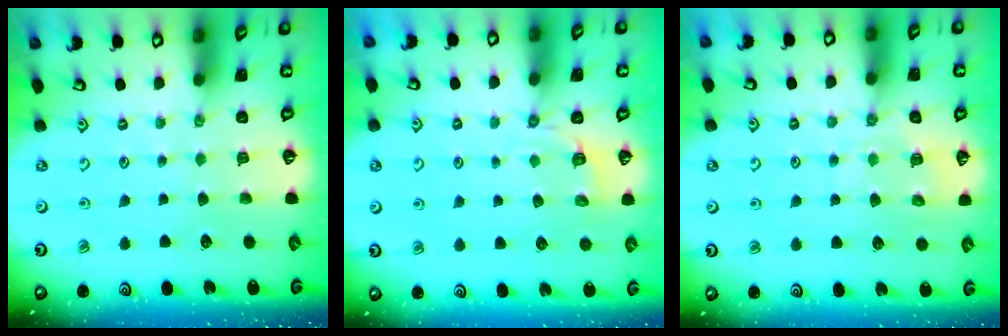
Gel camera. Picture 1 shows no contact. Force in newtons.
{"total": 2.9, "press": 2.0, "slide": 2.1}
{"total": 7.8, "press": 7.8, "slide": 0.5}